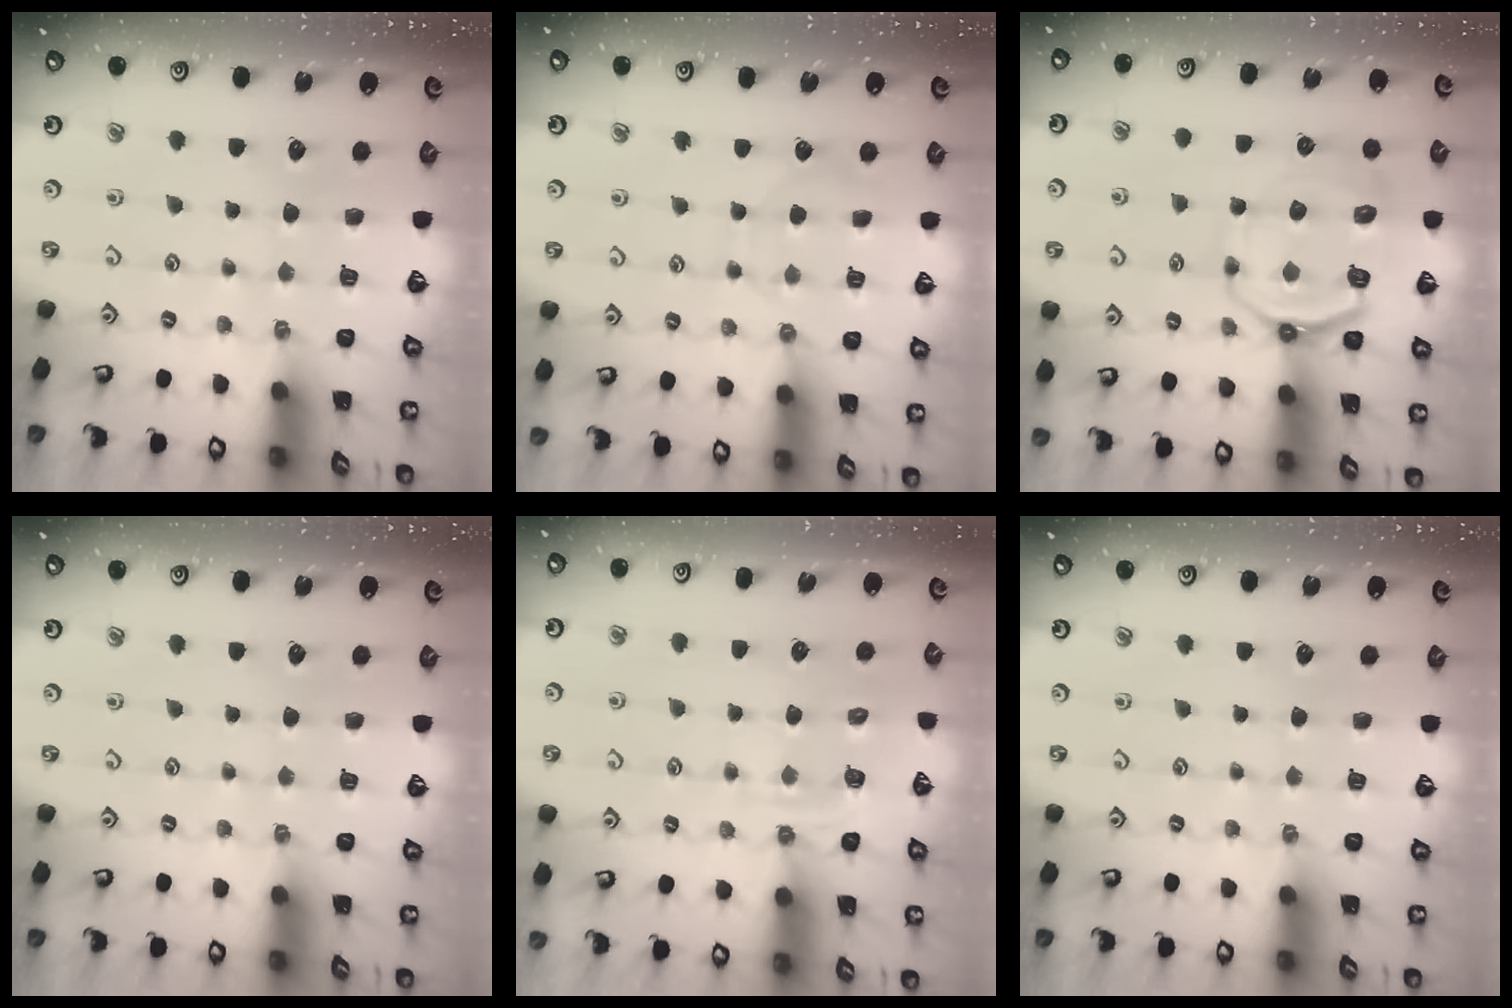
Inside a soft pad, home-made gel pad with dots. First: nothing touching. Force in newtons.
{"total": 2.8, "press": 2.8, "slide": 0.4}
{"total": 10.2, "press": 9.7, "slide": 3.1}
{"total": 0.0}
{"total": 6.2, "press": 6.1, "slide": 1.3}
{"total": 0.0}